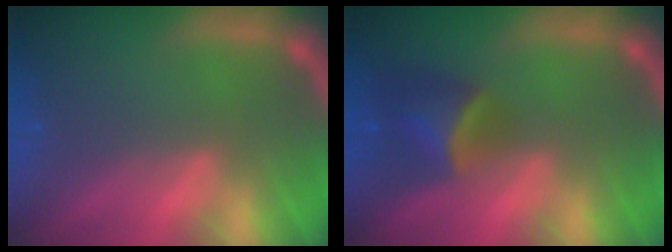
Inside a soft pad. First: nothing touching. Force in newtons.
{"total": 4.4}